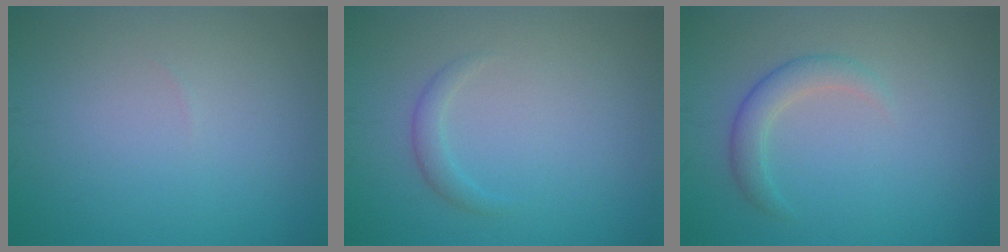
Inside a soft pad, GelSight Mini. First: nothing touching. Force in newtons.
{"total": 1.4, "press": 1.4, "slide": 0.1}
{"total": 2.4, "press": 2.4, "slide": 0.1}